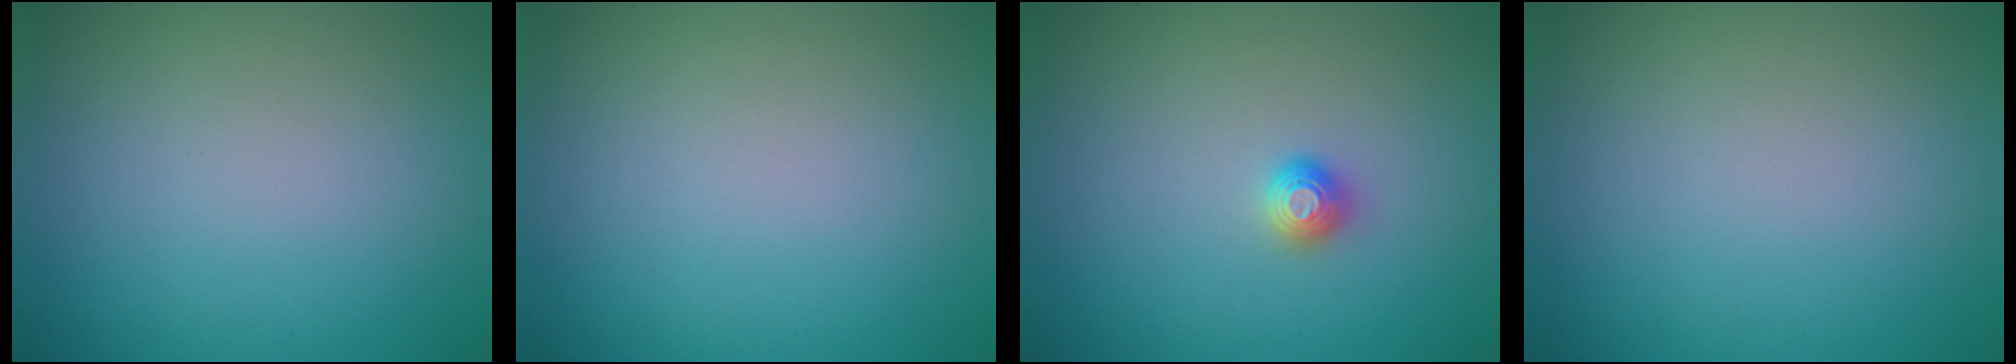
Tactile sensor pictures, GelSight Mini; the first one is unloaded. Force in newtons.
{"total": 0.0}
{"total": 1.1, "press": 1.1, "slide": 0.1}
{"total": 0.0}